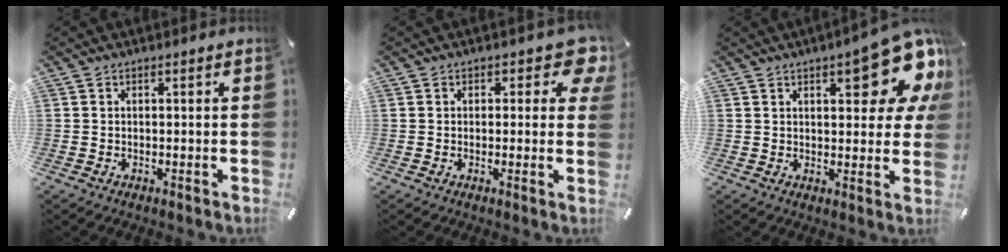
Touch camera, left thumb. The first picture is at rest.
{"total": 6.1, "force": [2.9, 3.4, 4.1], "torque": [-0.038, -0.012, 0.044]}
{"total": 16.2, "force": [8.2, 6.0, 12.6], "torque": [-0.150, -0.048, 0.127]}